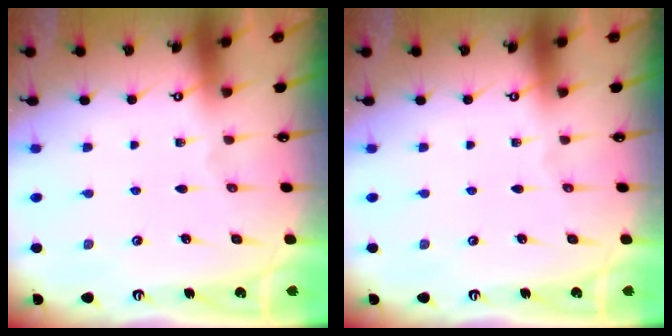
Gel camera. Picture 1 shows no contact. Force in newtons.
{"total": 0.0}